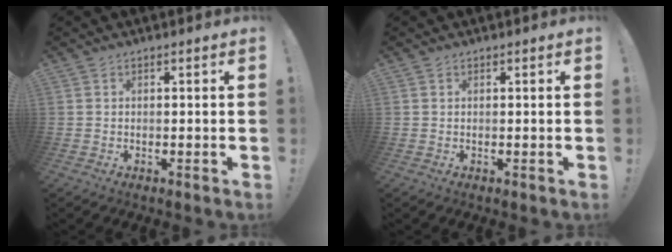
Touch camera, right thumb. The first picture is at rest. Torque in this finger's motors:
{"motor_torque": [-0.17, -0.07, -0.02, 0.10, 0.01]}